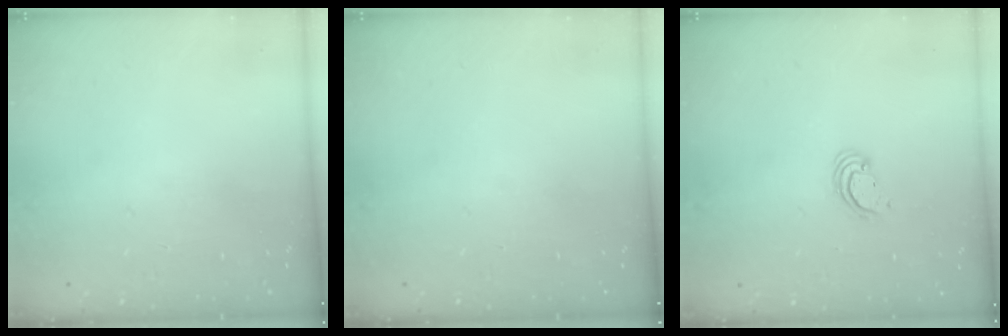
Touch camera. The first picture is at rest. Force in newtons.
{"total": 0.0}
{"total": 2.2, "press": 2.2, "slide": 0.1}